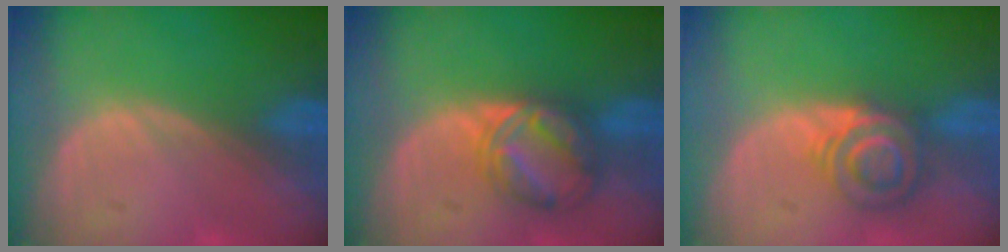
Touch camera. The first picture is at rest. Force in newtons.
{"total": 6.3, "press": 6.3, "slide": 0.3}
{"total": 5.7, "press": 5.6, "slide": 0.9}